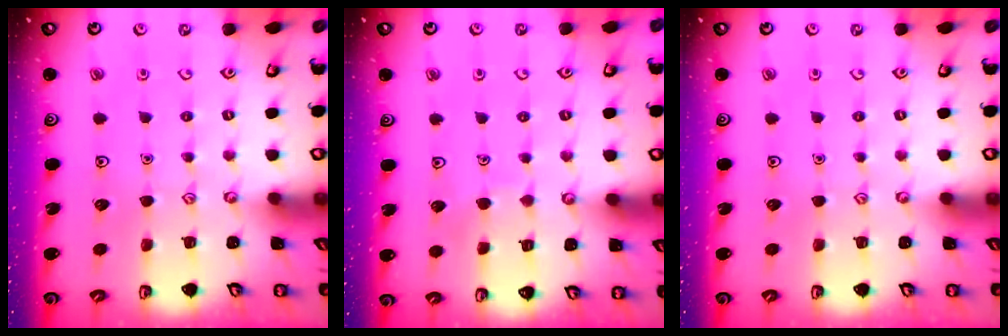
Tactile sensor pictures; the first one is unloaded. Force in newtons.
{"total": 3.9, "press": 3.9, "slide": 0.3}
{"total": 0.0}